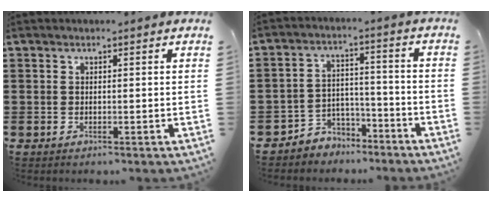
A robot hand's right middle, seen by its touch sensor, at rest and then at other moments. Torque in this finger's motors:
{"motor_torque": [1.54, -0.07, 0.03, -0.08]}